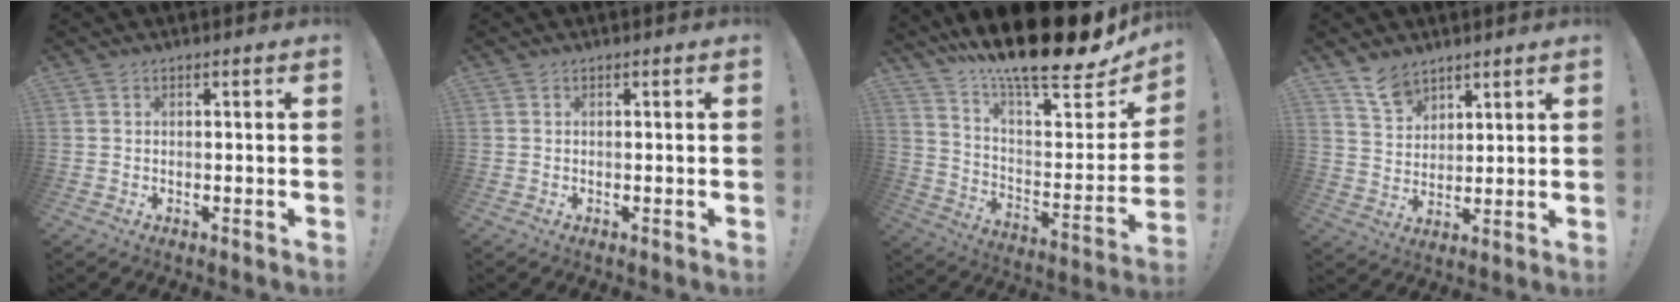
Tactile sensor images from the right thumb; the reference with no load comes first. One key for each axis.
{"total": 0.0}
{"total": 19.1, "fx": 15.7, "fy": 3.4, "fz": 10.3, "tx": -0.150, "ty": -0.135, "tz": 0.255}
{"total": 7.7, "fx": 6.2, "fy": 4.1, "fz": 2.0, "tx": -0.038, "ty": -0.037, "tz": 0.119}